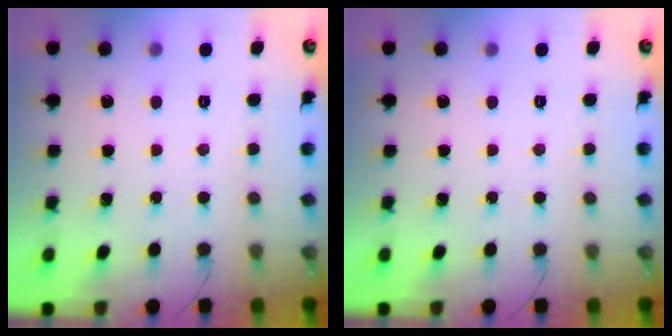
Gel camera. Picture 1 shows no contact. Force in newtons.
{"total": 0.0}